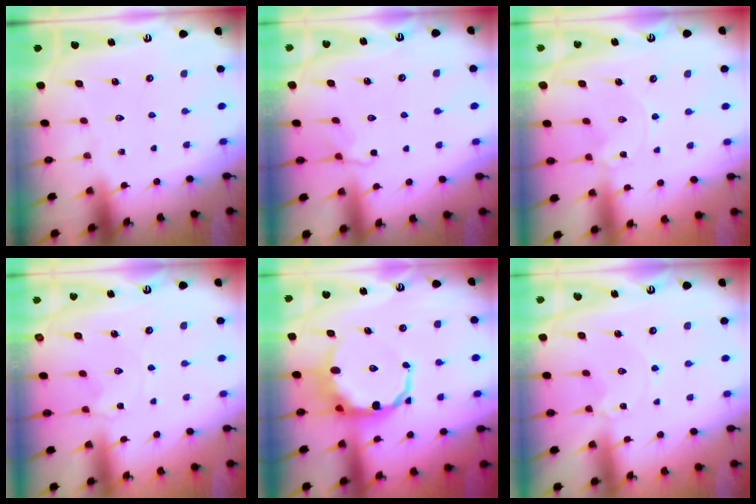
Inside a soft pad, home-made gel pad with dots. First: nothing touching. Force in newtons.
{"total": 2.2, "press": 1.5, "slide": 1.6}
{"total": 1.4, "press": 1.4, "slide": 0.2}
{"total": 1.3, "press": 1.3, "slide": 0.3}
{"total": 10.3, "press": 9.9, "slide": 2.9}
{"total": 0.9, "press": 0.9, "slide": 0.2}